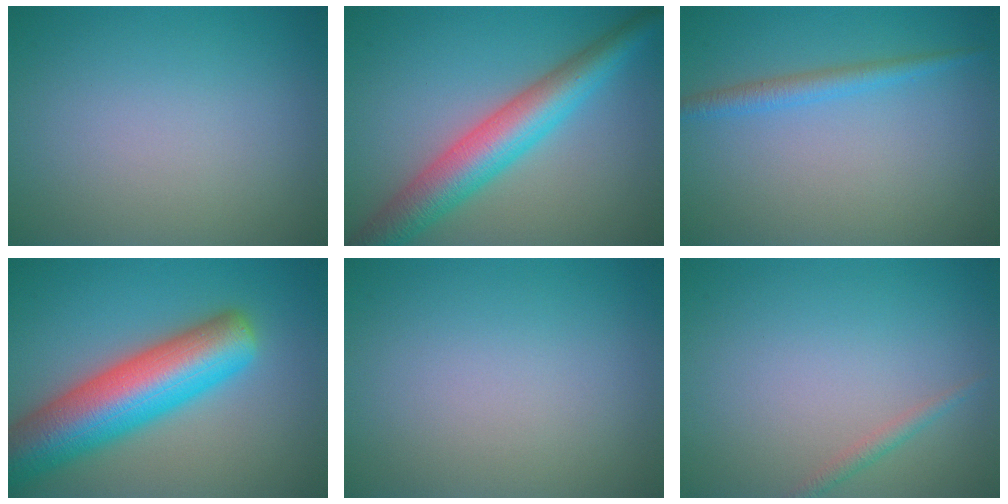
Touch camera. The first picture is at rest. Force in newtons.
{"total": 7.0, "press": 7.0, "slide": 0.0}
{"total": 1.9, "press": 1.9, "slide": 0.0}
{"total": 10.8, "press": 10.8, "slide": 0.4}
{"total": 0.0}
{"total": 1.0, "press": 1.0, "slide": 0.0}